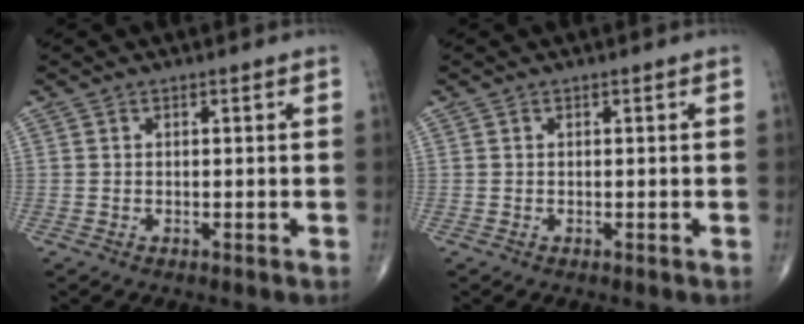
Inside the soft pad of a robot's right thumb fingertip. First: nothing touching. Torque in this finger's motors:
{"motor_torque": [0.03, 0.03, 0.00, 0.00, 0.01]}